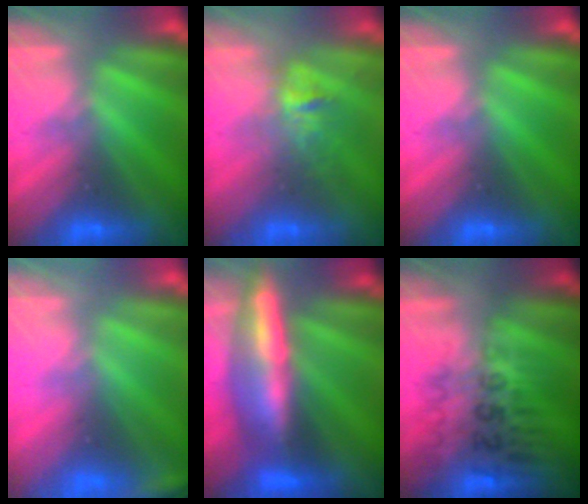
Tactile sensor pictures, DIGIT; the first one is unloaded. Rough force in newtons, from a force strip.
{"total": 2.7}
{"total": 0.0}
{"total": 2.4}
{"total": 7.9}
{"total": 2.8}